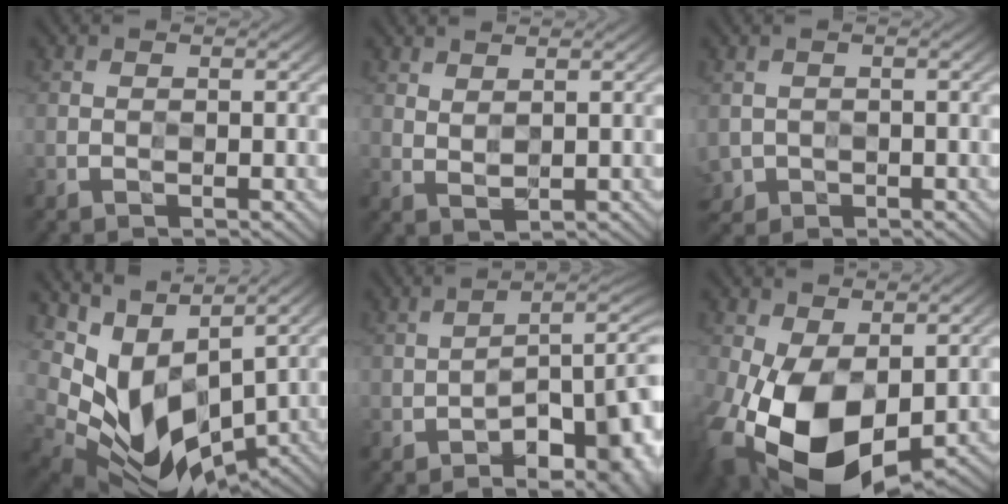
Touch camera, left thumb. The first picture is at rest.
{"total": 2.3, "force": [2.3, -0.2, -0.1], "torque": [-0.012, -0.002, 0.045]}
{"total": 2.7, "force": [-0.7, 2.5, 0.7], "torque": [-0.034, -0.019, -0.011]}
{"total": 9.3, "force": [4.6, 5.4, 6.0], "torque": [-0.141, -0.011, 0.100]}
{"total": 11.9, "force": [-5.3, 5.1, 9.3], "torque": [-0.106, 0.006, -0.068]}
{"total": 14.0, "force": [-2.6, 9.3, 10.2], "torque": [-0.242, -0.044, -0.024]}